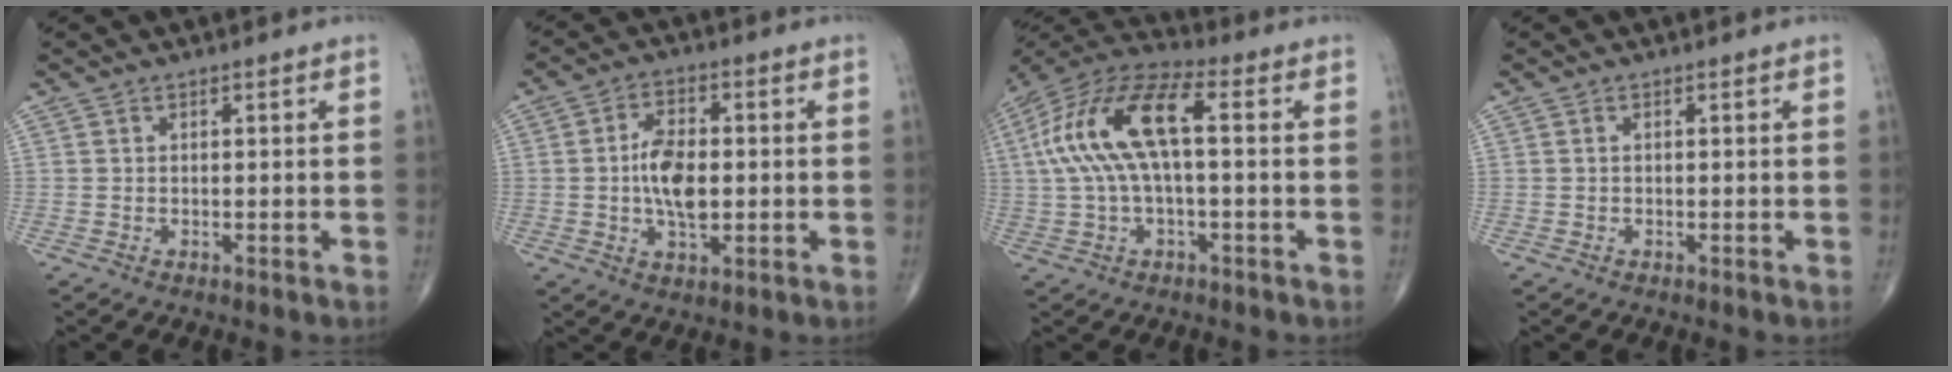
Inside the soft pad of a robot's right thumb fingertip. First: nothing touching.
{"total": 8.7, "force": [-0.3, 4.7, 7.4], "torque": [-0.129, 0.005, -0.007]}
{"total": 16.6, "force": [1.8, 6.8, 15.1], "torque": [-0.317, 0.045, 0.029]}
{"total": 0.0}